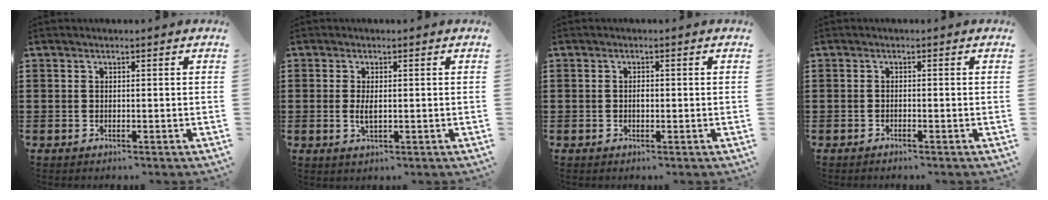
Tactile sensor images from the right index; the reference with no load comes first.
{"total": 2.4, "force": [-0.1, 0.8, 2.3], "torque": [-0.052, -0.005, -0.004]}
{"total": 1.1, "force": [-0.2, 0.3, 1.0], "torque": [-0.021, -0.004, -0.003]}
{"total": 0.6, "force": [-0.5, 0.0, 0.3], "torque": [-0.005, -0.002, -0.011]}